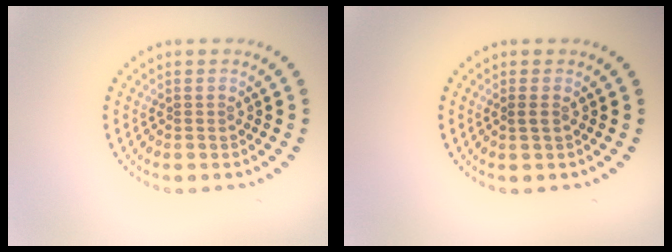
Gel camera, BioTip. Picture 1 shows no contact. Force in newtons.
{"total": 0.7, "press": 0.7, "slide": 0.2}